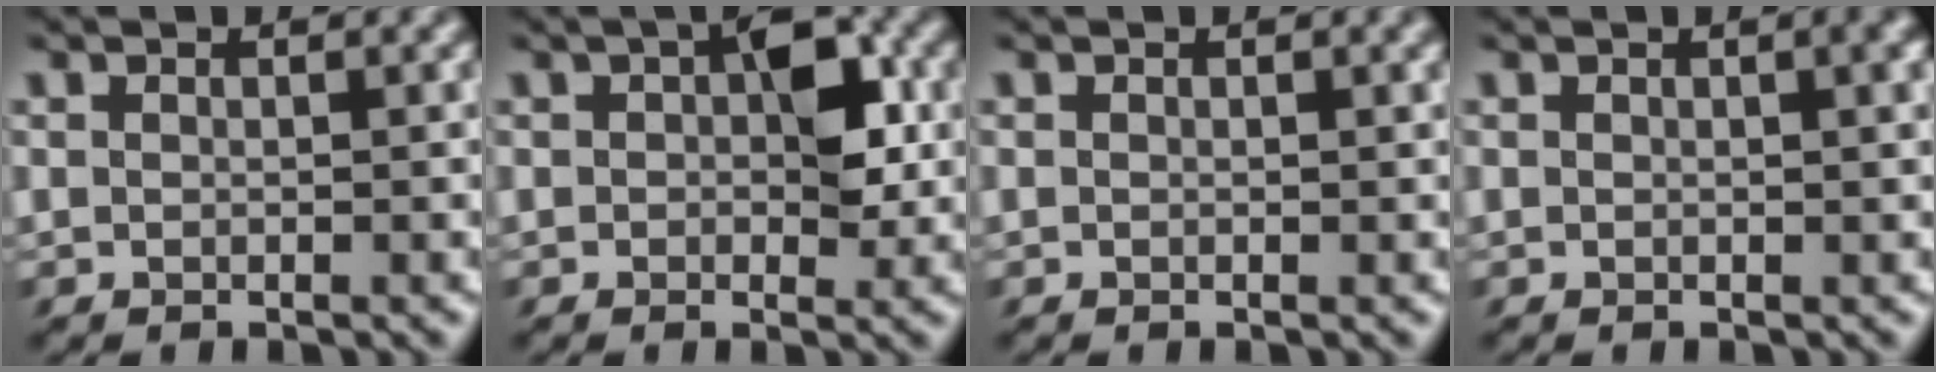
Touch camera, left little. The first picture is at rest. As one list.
[{"total": 5.8, "force": [0.6, 3.3, 4.8], "torque": [-0.084, 0.006, 0.002]}, {"total": 1.2, "force": [0.5, 0.5, 0.9], "torque": [-0.019, 0.001, 0.008]}, {"total": 3.8, "force": [1.4, 1.8, 3.0], "torque": [-0.051, 0.000, 0.030]}]